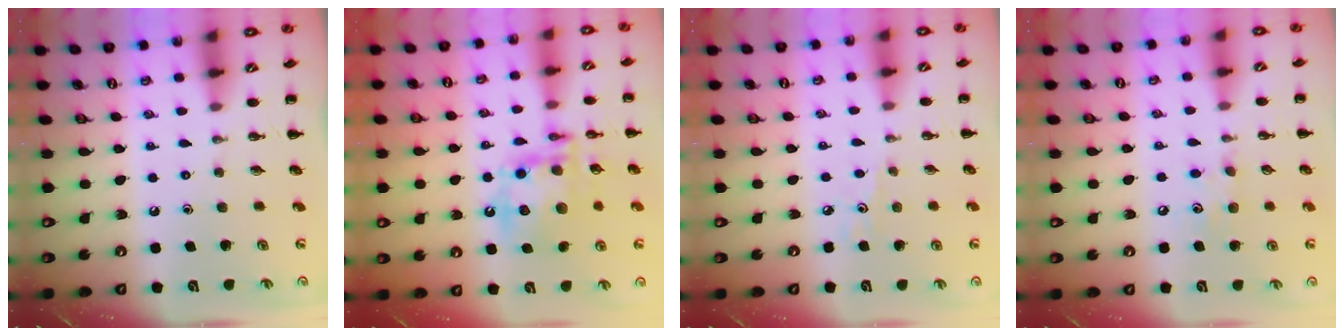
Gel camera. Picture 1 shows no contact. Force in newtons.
{"total": 16.2, "press": 16.0, "slide": 3.0}
{"total": 3.9, "press": 3.7, "slide": 1.2}
{"total": 7.8, "press": 7.7, "slide": 1.1}